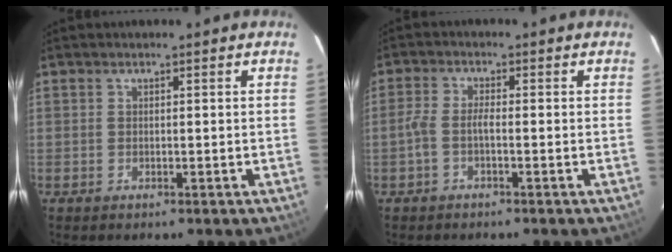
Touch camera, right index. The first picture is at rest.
{"total": 2.5, "force": [-1.2, 0.5, 2.2], "torque": [-0.054, 0.007, -0.029]}